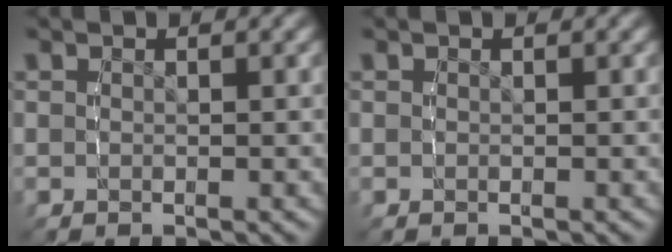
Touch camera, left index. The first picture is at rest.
{"total": 0.0}